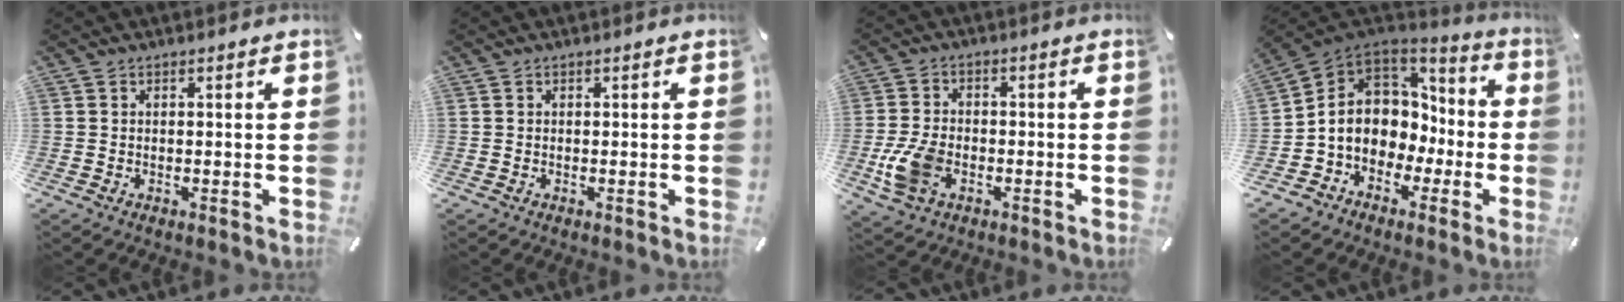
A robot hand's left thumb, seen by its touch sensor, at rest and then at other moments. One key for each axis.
{"total": 0.0}
{"total": 8.6, "fx": -2.7, "fy": 5.6, "fz": 5.9, "tx": -0.137, "ty": 0.005, "tz": -0.049}
{"total": 10.7, "fx": -1.5, "fy": 9.6, "fz": 4.4, "tx": -0.114, "ty": -0.003, "tz": -0.023}